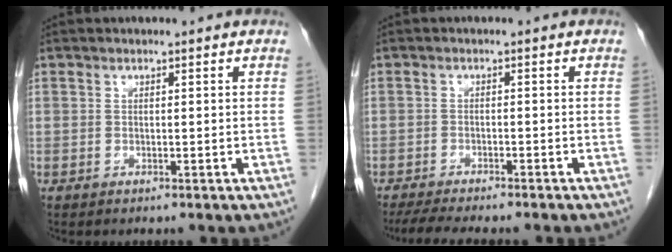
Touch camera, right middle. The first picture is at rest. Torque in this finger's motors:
{"motor_torque": [0.32, -0.24, 0.08, 0.04]}